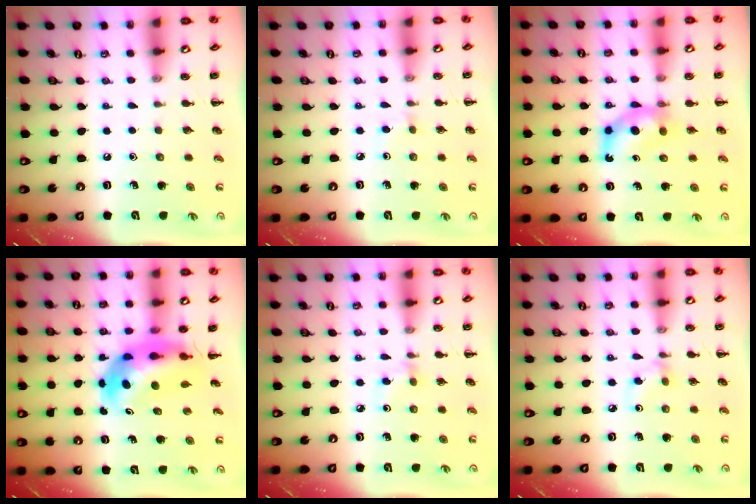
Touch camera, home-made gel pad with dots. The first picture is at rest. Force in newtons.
{"total": 2.0, "press": 1.8, "slide": 0.8}
{"total": 6.2, "press": 6.1, "slide": 0.8}
{"total": 7.4, "press": 7.0, "slide": 2.3}
{"total": 3.0, "press": 2.8, "slide": 1.2}
{"total": 3.3, "press": 3.2, "slide": 0.7}